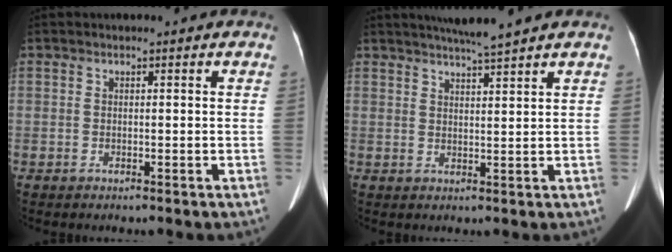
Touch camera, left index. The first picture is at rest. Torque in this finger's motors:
{"motor_torque": [0.67, -0.80, 0.01, 0.05]}